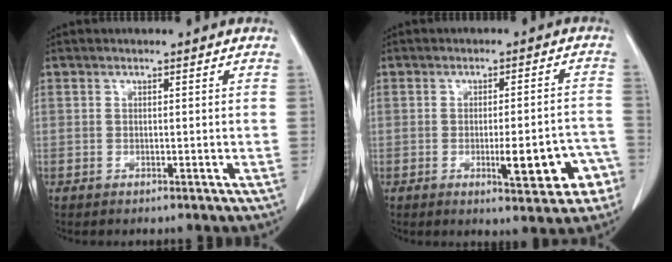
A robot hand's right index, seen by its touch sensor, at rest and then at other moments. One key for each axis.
{"total": 8.6, "fx": -3.3, "fy": 1.9, "fz": 7.7, "tx": -0.094, "ty": 0.011, "tz": -0.036}